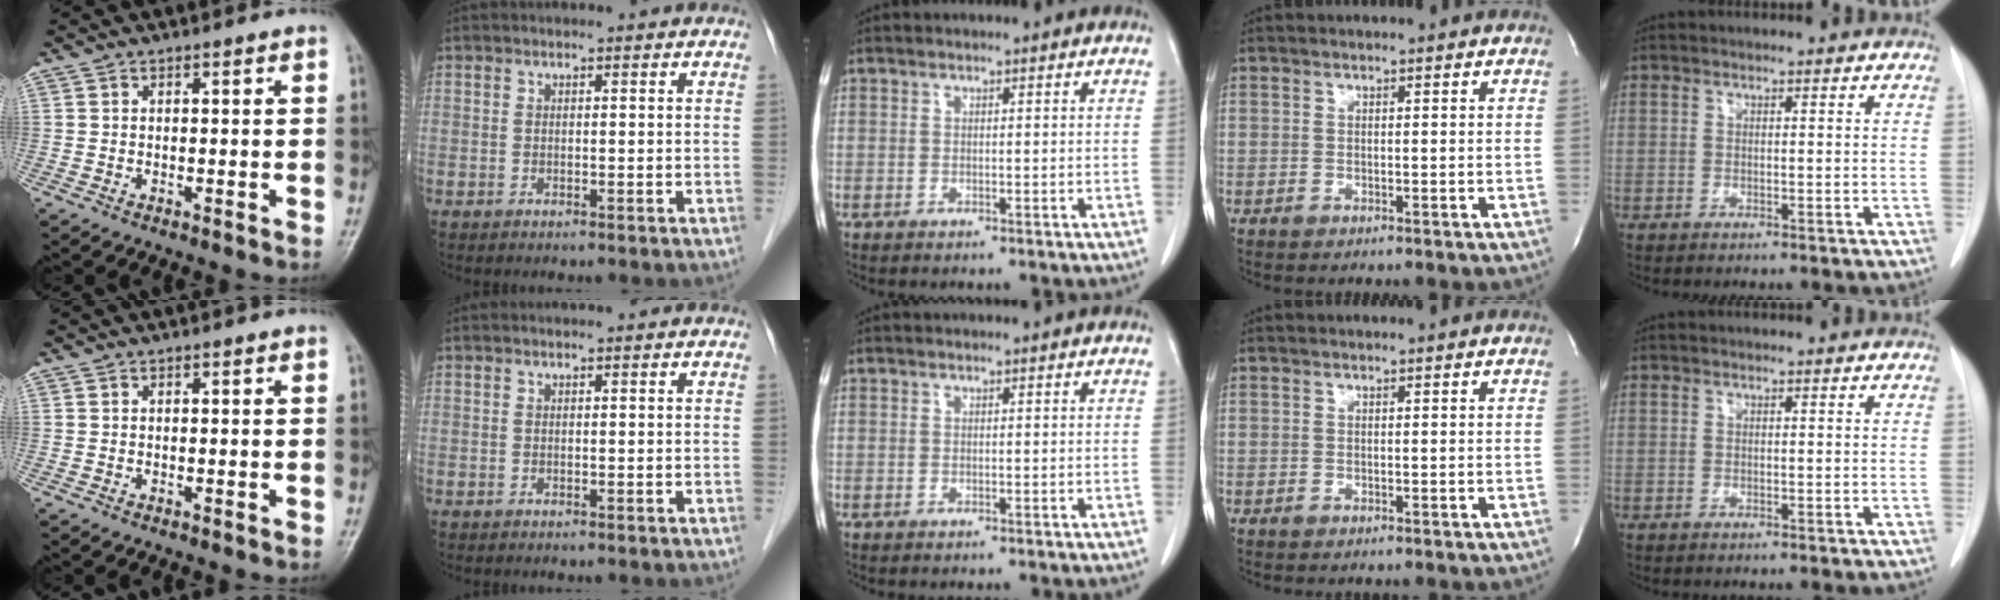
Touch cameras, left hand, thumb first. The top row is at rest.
{}